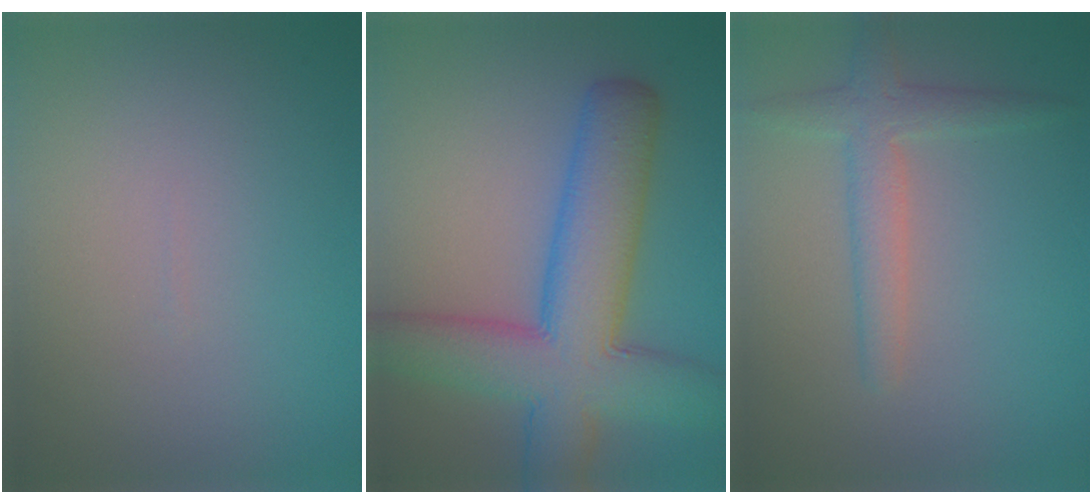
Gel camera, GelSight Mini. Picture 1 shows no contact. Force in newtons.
{"total": 9.9, "press": 9.9, "slide": 0.4}
{"total": 2.8, "press": 2.8, "slide": 0.1}